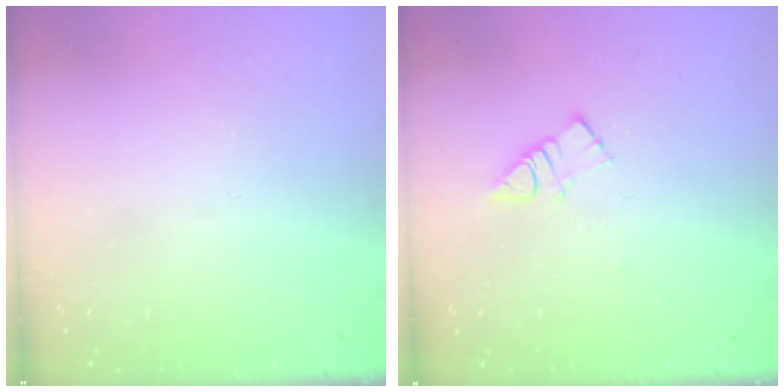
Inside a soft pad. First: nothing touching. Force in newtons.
{"total": 3.9, "press": 3.9, "slide": 0.5}